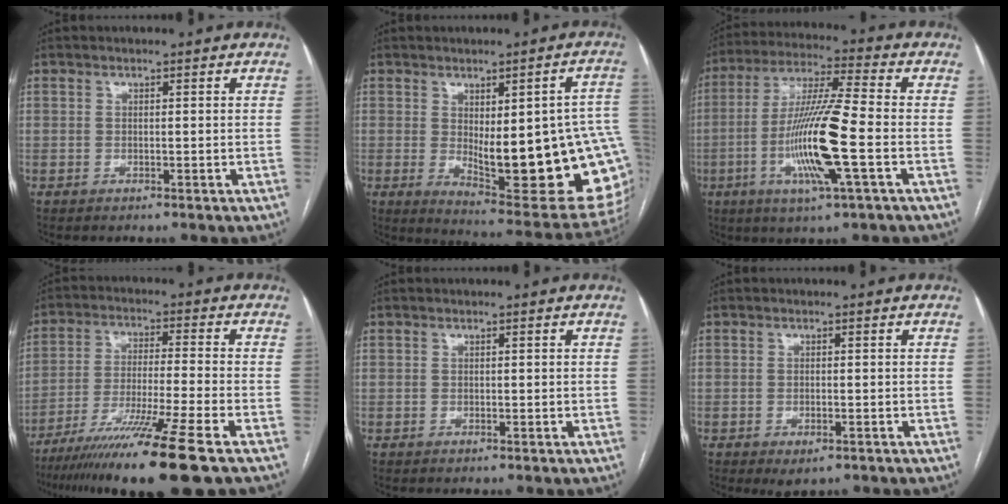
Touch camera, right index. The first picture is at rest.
{"total": 22.2, "force": [-1.3, 5.4, 21.5], "torque": [-0.199, -0.006, 0.009]}
{"total": 14.8, "force": [-3.7, 0.2, 14.3], "torque": [-0.287, -0.011, -0.075]}
{"total": 15.8, "force": [-11.0, -2.0, 11.1], "torque": [-0.193, -0.050, -0.186]}
{"total": 0.0}
{"total": 2.6, "force": [-1.5, 1.1, 1.9], "torque": [-0.029, -0.003, -0.013]}